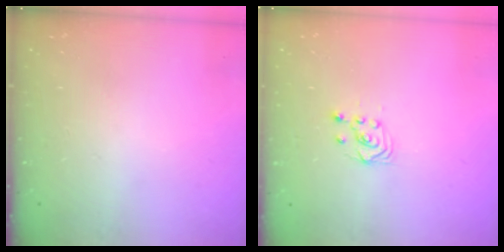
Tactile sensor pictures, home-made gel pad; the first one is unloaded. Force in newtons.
{"total": 2.5, "press": 2.2, "slide": 1.2}